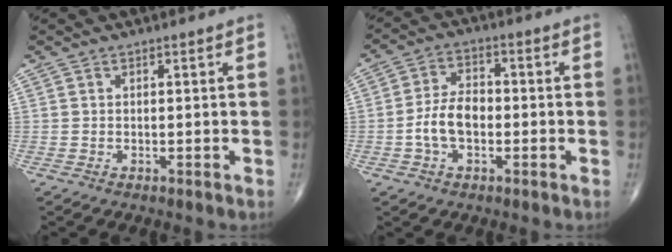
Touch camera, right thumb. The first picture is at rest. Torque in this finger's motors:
{"motor_torque": [0.14, 0.01, 0.66, -0.21, 0.20]}